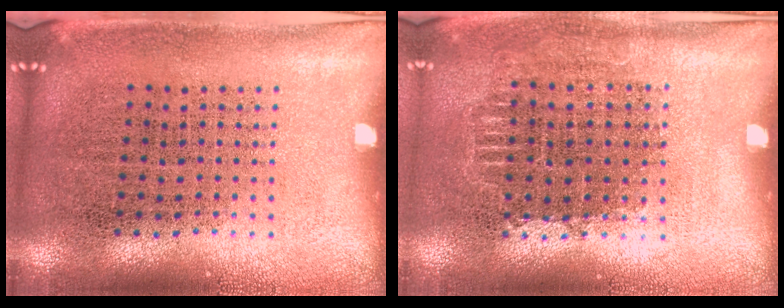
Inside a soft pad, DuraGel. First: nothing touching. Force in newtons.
{"total": 0.7, "press": 0.7, "slide": 0.1}